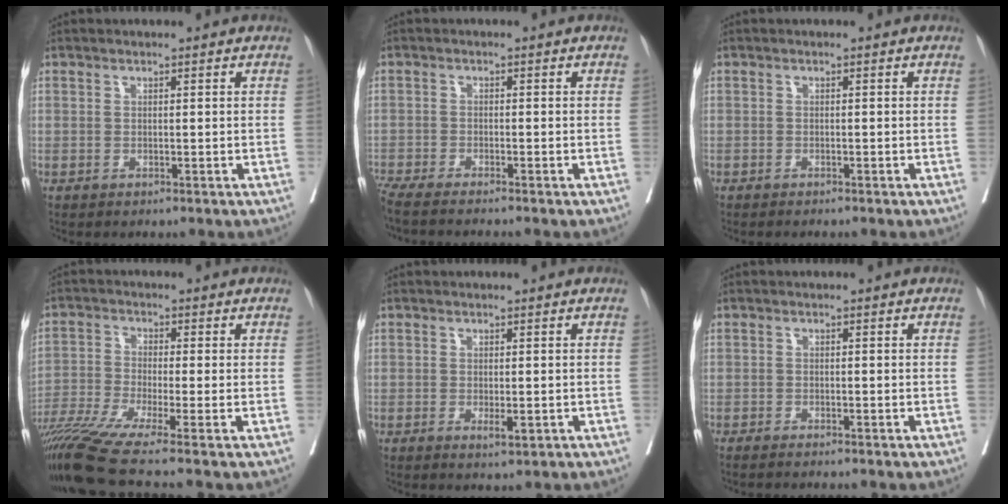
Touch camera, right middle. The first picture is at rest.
{"total": 5.3, "force": [-4.6, -0.3, 2.5], "torque": [-0.022, -0.007, -0.071]}
{"total": 1.5, "force": [-1.4, 0.3, 0.6], "torque": [-0.008, -0.003, -0.018]}
{"total": 11.7, "force": [-8.9, -1.8, 7.4], "torque": [-0.131, -0.025, -0.153]}
{"total": 1.8, "force": [-0.7, 0.4, 1.6], "torque": [-0.027, -0.006, -0.009]}
{"total": 3.4, "force": [-3.0, -0.3, 1.7], "torque": [-0.017, -0.001, -0.040]}